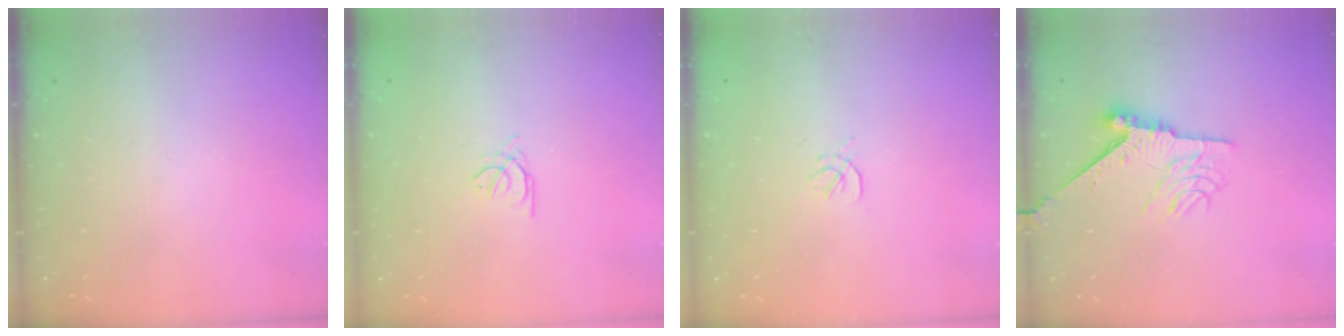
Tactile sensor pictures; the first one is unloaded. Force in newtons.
{"total": 1.2, "press": 1.1, "slide": 0.4}
{"total": 1.6, "press": 1.5, "slide": 0.6}
{"total": 9.6, "press": 9.5, "slide": 1.0}